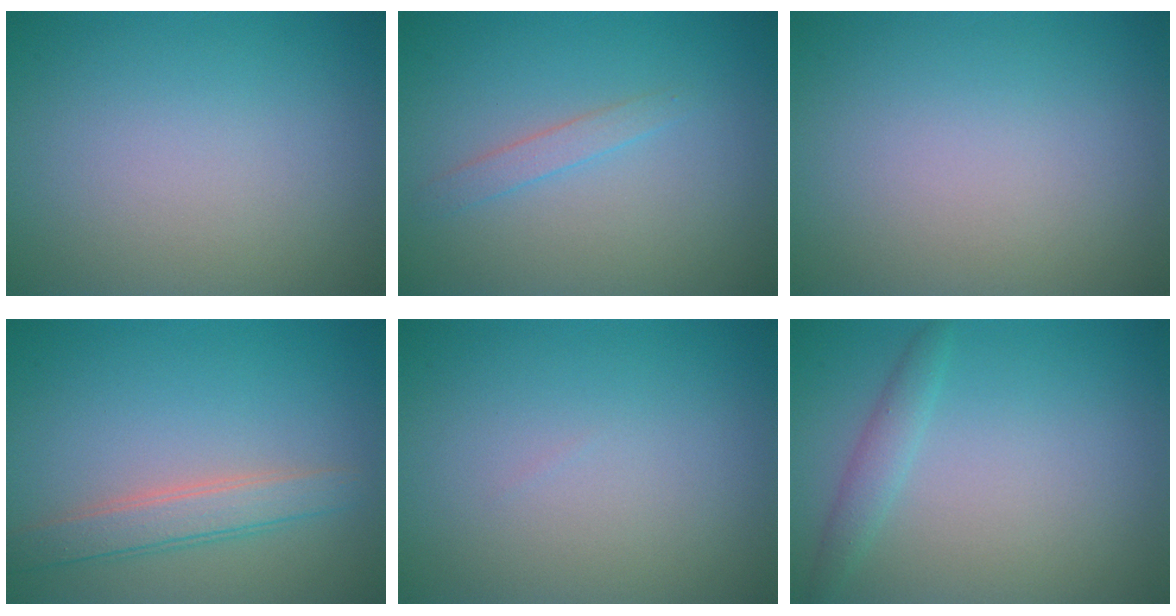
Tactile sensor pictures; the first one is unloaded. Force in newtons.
{"total": 1.3, "press": 1.3, "slide": 0.0}
{"total": 0.0}
{"total": 3.0, "press": 3.0, "slide": 0.2}
{"total": 0.0}
{"total": 1.6, "press": 1.6, "slide": 0.0}